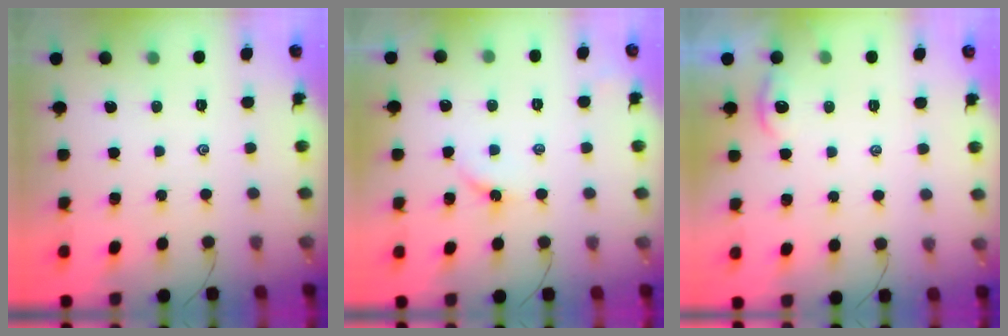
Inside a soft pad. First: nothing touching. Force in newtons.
{"total": 3.4, "press": 3.3, "slide": 0.4}
{"total": 1.5, "press": 1.5, "slide": 0.2}